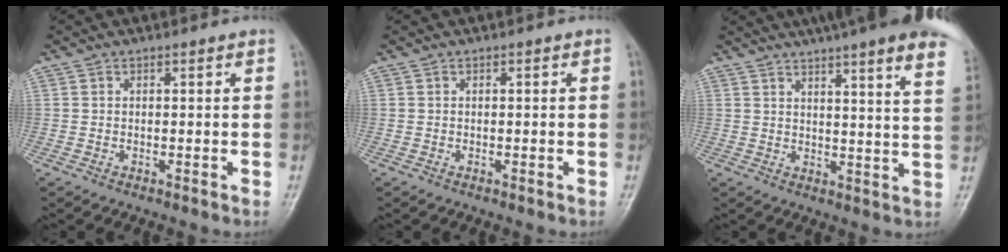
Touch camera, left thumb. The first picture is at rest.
{"total": 0.0}
{"total": 22.1, "force": [16.8, 2.4, 14.2], "torque": [-0.182, -0.044, 0.199]}